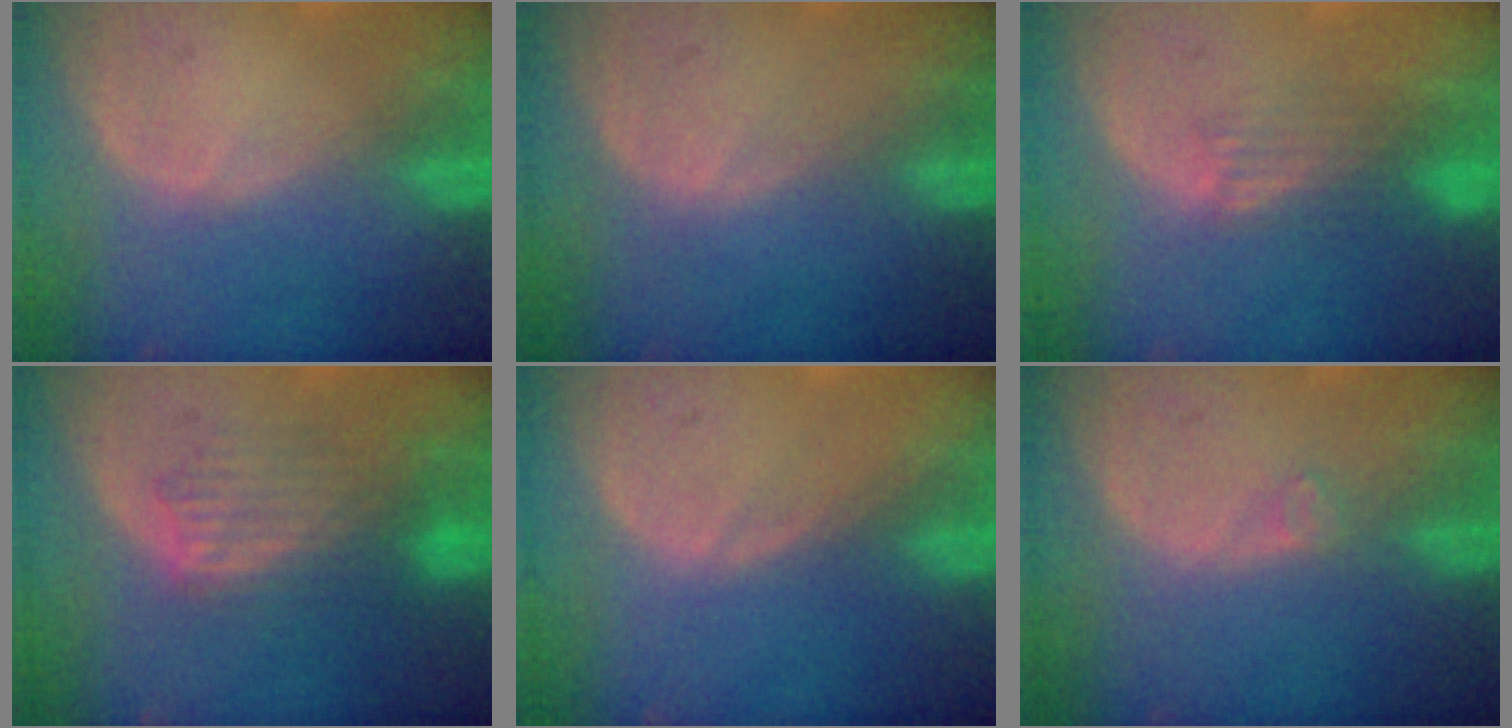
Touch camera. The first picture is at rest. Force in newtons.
{"total": 0.0}
{"total": 4.0, "press": 3.3, "slide": 2.2}
{"total": 6.1, "press": 6.1, "slide": 0.6}
{"total": 0.0}
{"total": 1.1, "press": 1.0, "slide": 0.2}